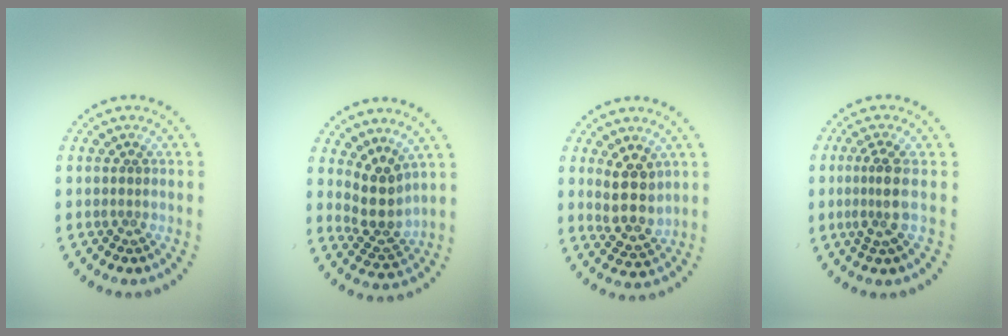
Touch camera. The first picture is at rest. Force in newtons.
{"total": 3.3, "press": 2.6, "slide": 2.1}
{"total": 3.7, "press": 3.4, "slide": 1.4}
{"total": 2.6, "press": 1.9, "slide": 1.9}